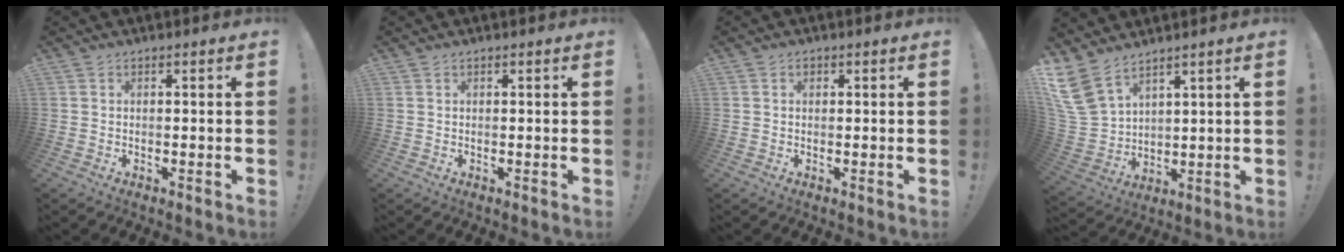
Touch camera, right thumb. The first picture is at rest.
{"total": 0.0}
{"total": 0.7, "force": [0.2, 0.7, 0.2], "torque": [0.001, 0.000, 0.002]}
{"total": 10.0, "force": [7.3, 4.9, 4.7], "torque": [-0.100, -0.049, 0.144]}